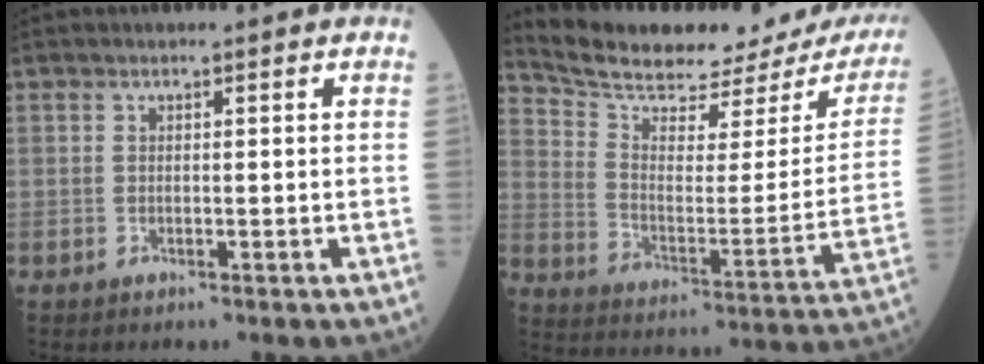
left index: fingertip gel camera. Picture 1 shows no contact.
{"total": 22.5, "force": [20.8, 3.8, 7.8], "torque": [-0.128, -0.063, 0.285]}